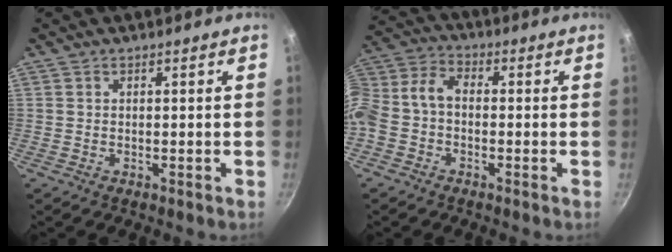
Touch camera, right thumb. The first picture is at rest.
{"total": 9.5, "force": [-2.6, 6.7, 6.2], "torque": [-0.133, 0.046, -0.069]}